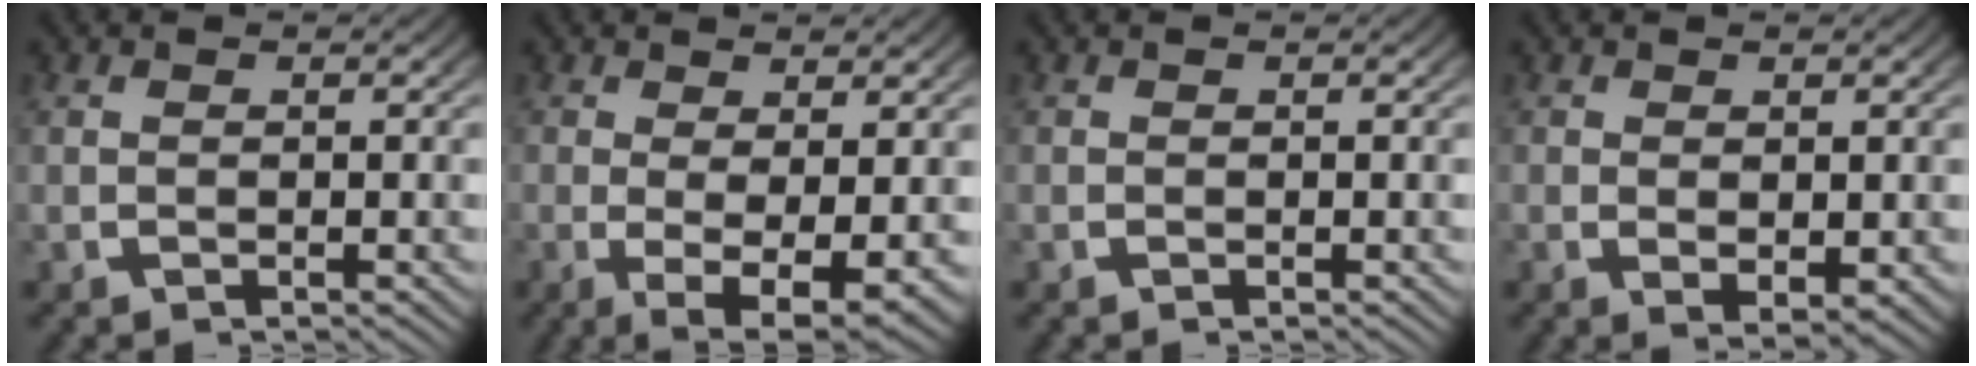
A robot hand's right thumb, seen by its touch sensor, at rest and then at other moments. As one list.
[{"total": 6.6, "force": [-1.8, 3.2, 5.5], "torque": [-0.095, -0.033, -0.018]}, {"total": 0.0}, {"total": 1.8, "force": [0.1, 1.2, 1.3], "torque": [-0.018, -0.005, 0.003]}]